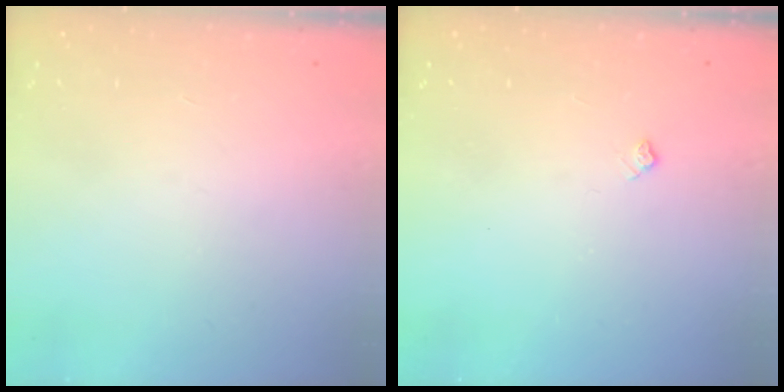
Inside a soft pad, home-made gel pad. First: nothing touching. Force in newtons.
{"total": 3.1, "press": 3.1, "slide": 0.4}